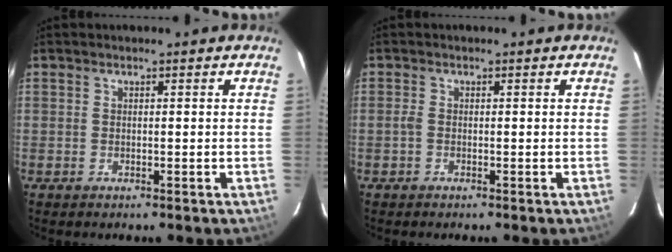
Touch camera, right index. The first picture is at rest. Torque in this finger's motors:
{"motor_torque": [0.18, 0.00, 0.09, 0.03]}